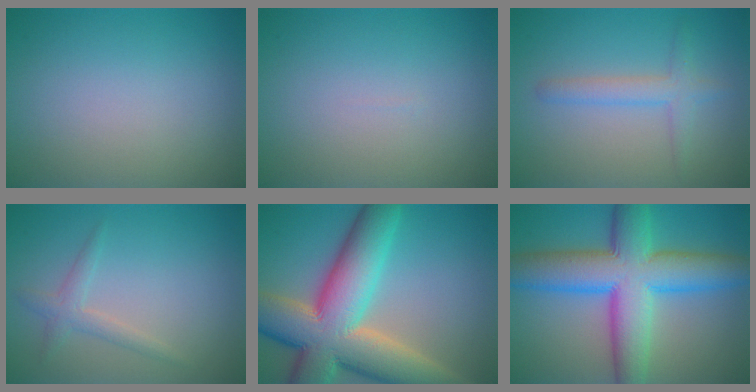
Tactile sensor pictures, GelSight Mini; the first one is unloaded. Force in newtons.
{"total": 0.0}
{"total": 2.3, "press": 2.3, "slide": 0.0}
{"total": 1.7, "press": 1.7, "slide": 0.1}
{"total": 14.3, "press": 14.2, "slide": 1.1}
{"total": 11.0, "press": 11.0, "slide": 0.3}